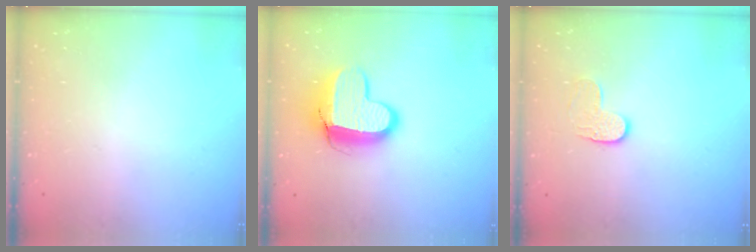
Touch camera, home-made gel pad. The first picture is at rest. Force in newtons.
{"total": 12.7, "press": 12.6, "slide": 1.1}
{"total": 6.3, "press": 6.3, "slide": 0.4}